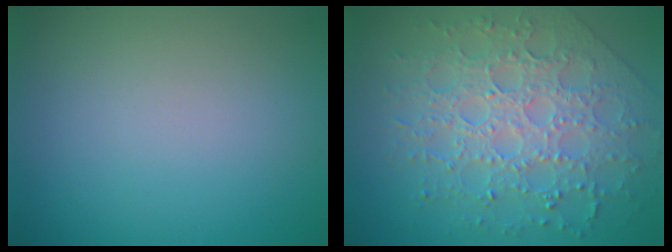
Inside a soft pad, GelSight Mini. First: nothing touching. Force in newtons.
{"total": 8.0, "press": 5.7, "slide": 5.6}